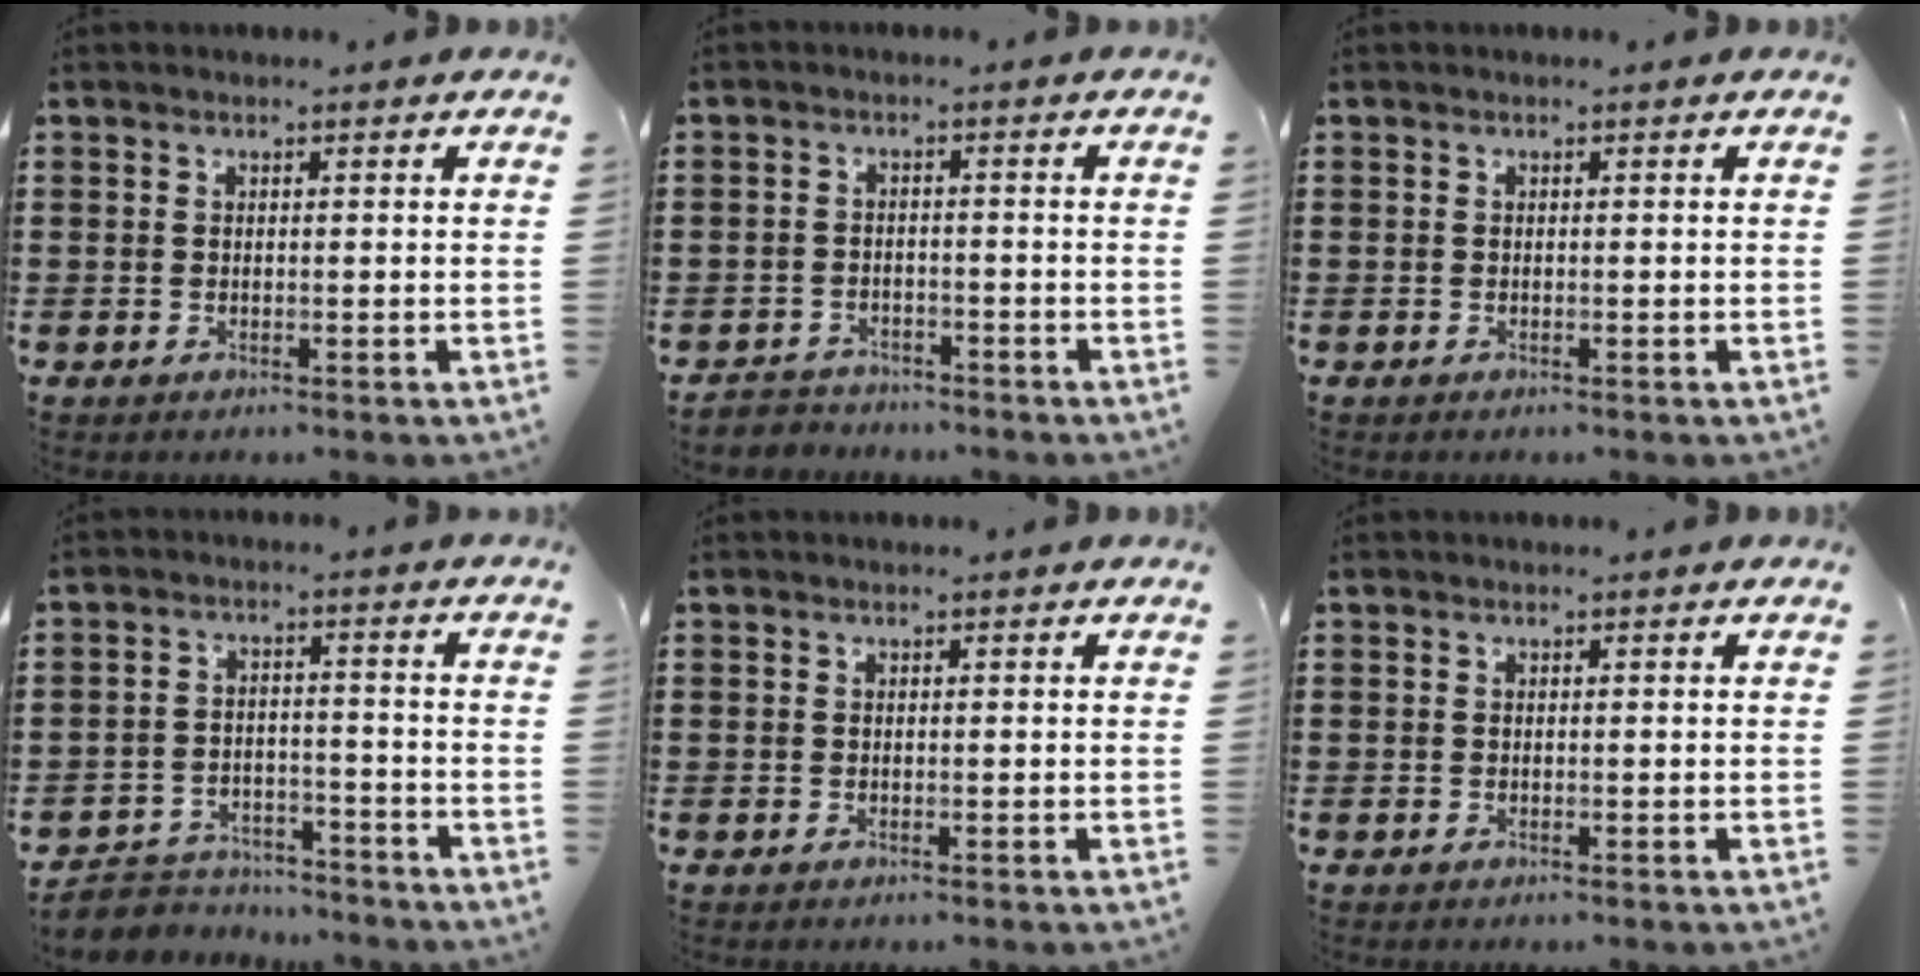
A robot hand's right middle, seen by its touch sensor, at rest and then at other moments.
{"total": 2.6, "force": [-2.6, 0.6, -0.3], "torque": [-0.003, -0.002, -0.057]}
{"total": 0.0}
{"total": 4.4, "force": [-4.2, 1.1, -0.1], "torque": [-0.014, 0.001, -0.091]}
{"total": 0.0}
{"total": 0.0}